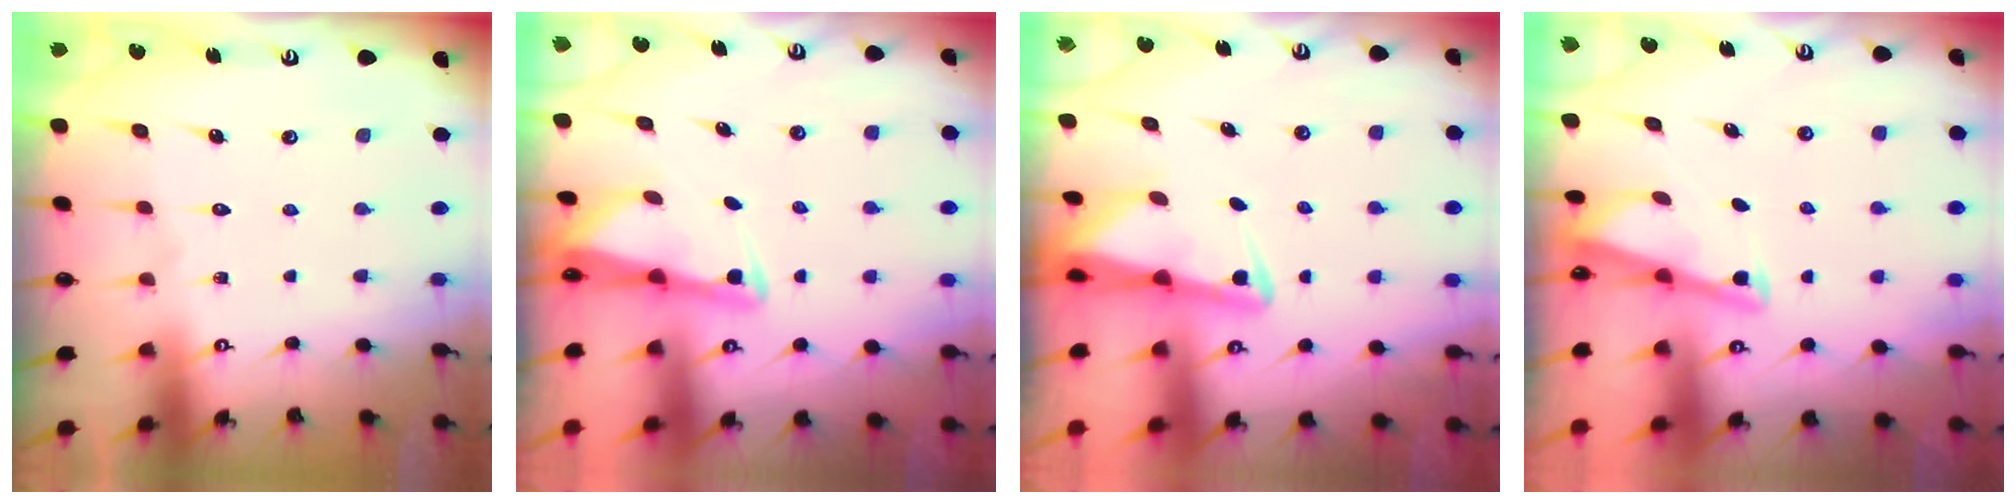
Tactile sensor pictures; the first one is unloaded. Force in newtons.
{"total": 2.5, "press": 2.5, "slide": 0.2}
{"total": 2.5, "press": 2.5, "slide": 0.2}
{"total": 2.9, "press": 2.9, "slide": 0.3}